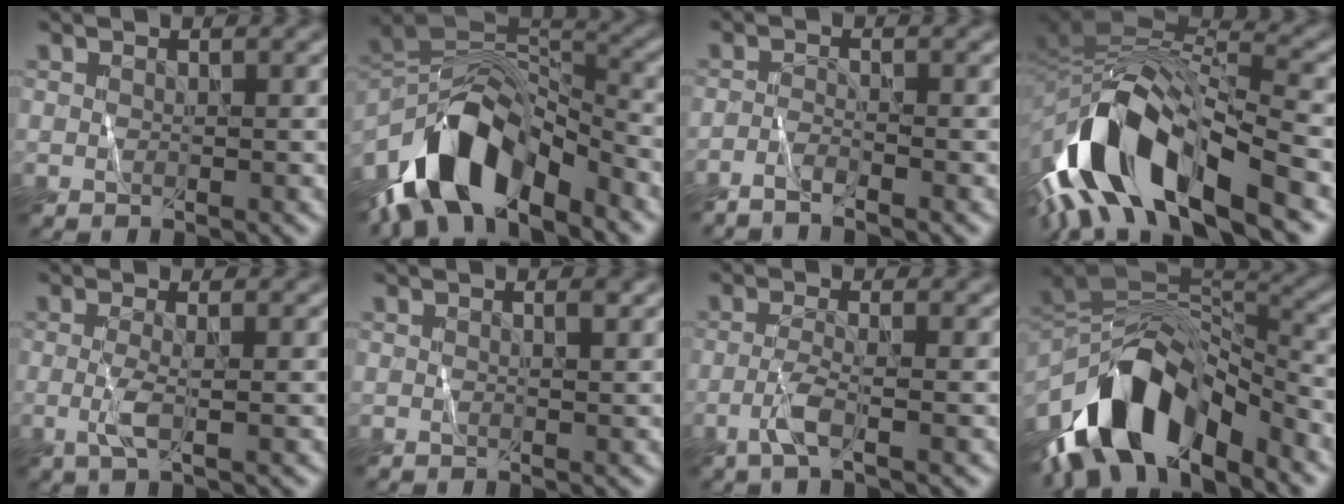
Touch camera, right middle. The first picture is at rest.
{"total": 11.1, "force": [-7.6, 4.8, 6.6], "torque": [-0.111, 0.010, -0.144]}
{"total": 2.2, "force": [-1.9, 0.1, 1.1], "torque": [-0.027, 0.002, -0.043]}
{"total": 14.2, "force": [-7.6, 6.4, 10.2], "torque": [-0.194, 0.013, -0.133]}
{"total": 1.7, "force": [-0.3, 0.3, 1.6], "torque": [-0.042, -0.004, -0.006]}
{"total": 0.6, "force": [0.2, 0.0, 0.6], "torque": [-0.004, 0.001, 0.001]}
{"total": 2.1, "force": [-1.1, 0.3, 1.8], "torque": [-0.046, 0.003, -0.028]}
{"total": 12.4, "force": [-8.1, 5.5, 7.6], "torque": [-0.125, 0.005, -0.143]}